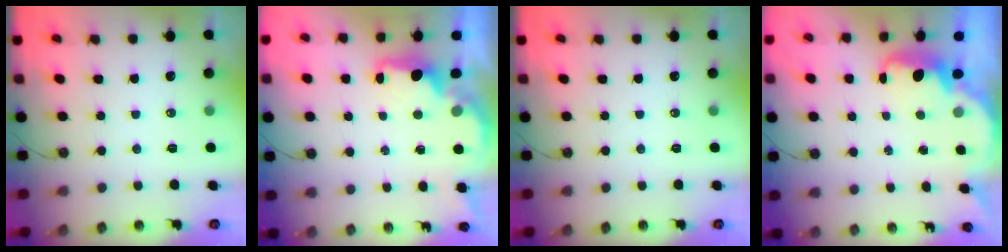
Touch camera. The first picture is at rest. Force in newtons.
{"total": 1.6, "press": 1.5, "slide": 0.5}
{"total": 0.0}
{"total": 2.5, "press": 2.5, "slide": 0.6}